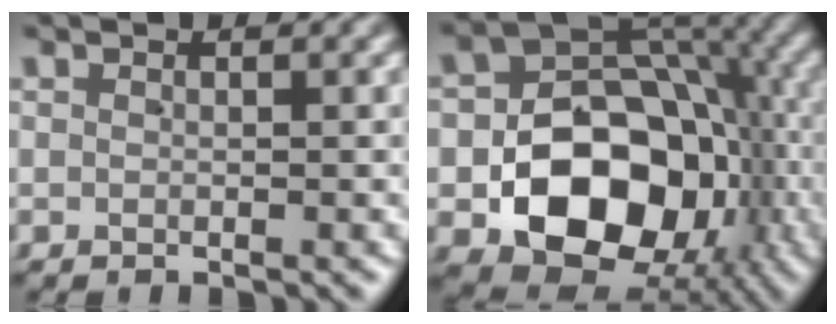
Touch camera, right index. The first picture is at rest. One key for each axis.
{"total": 17.7, "fx": -3.3, "fy": 13.0, "fz": 11.6, "tx": -0.204, "ty": -0.049, "tz": -0.037}